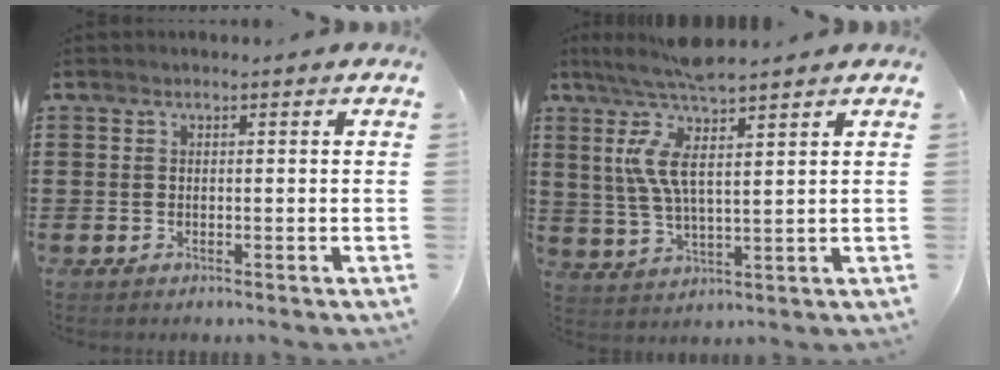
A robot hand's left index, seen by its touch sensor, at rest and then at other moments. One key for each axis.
{"total": 8.9, "fx": 5.5, "fy": 1.3, "fz": 6.9, "tx": -0.156, "ty": -0.022, "tz": 0.093}